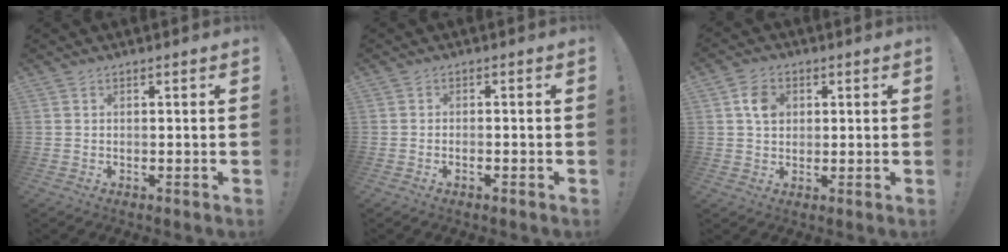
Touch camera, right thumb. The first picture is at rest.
{"total": 1.0, "force": [-0.8, 0.2, 0.6], "torque": [-0.017, 0.003, -0.014]}
{"total": 6.2, "force": [1.6, 5.0, 3.4], "torque": [-0.046, 0.005, 0.028]}